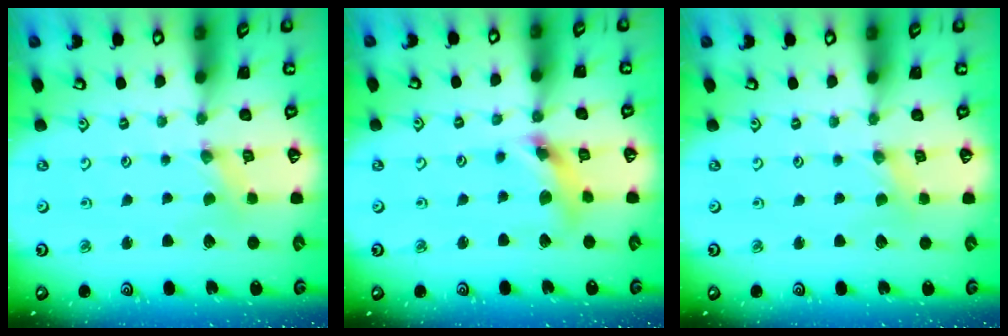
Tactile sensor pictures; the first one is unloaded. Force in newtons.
{"total": 10.0, "press": 9.9, "slide": 1.0}
{"total": 0.5, "press": 0.5, "slide": 0.1}